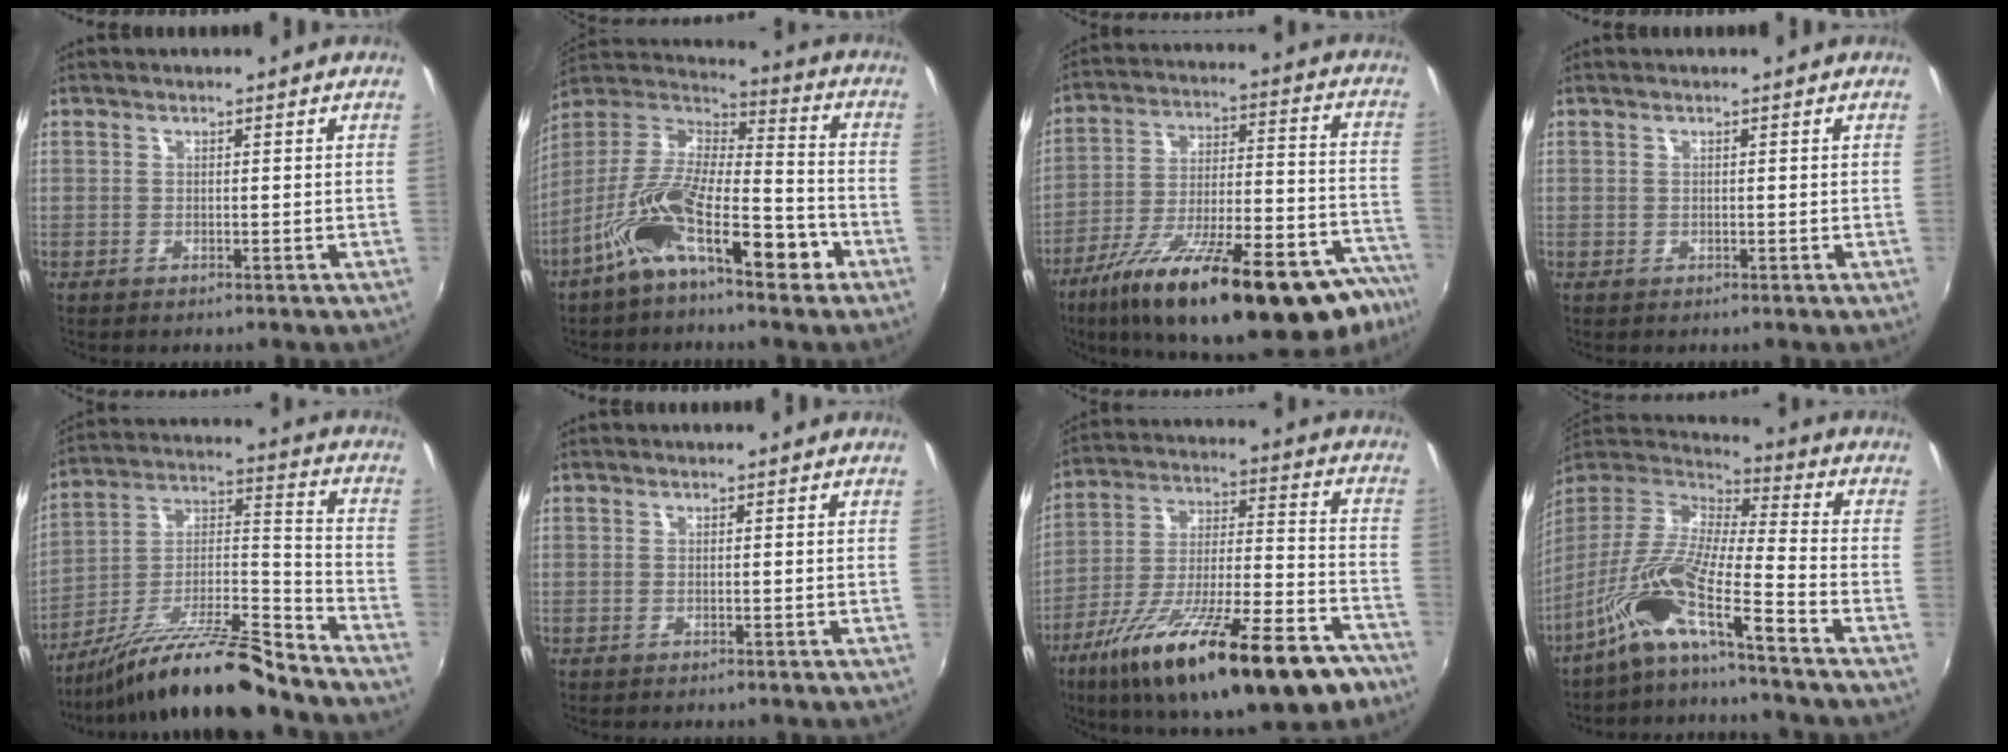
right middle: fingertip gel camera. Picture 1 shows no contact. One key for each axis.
{"total": 17.4, "fx": -9.8, "fy": 6.0, "fz": 13.1, "tx": -0.221, "ty": 0.006, "tz": -0.178}
{"total": 33.7, "fx": -24.7, "fy": 8.5, "fz": 21.3, "tx": -0.313, "ty": -0.037, "tz": -0.353}
{"total": 0.0}
{"total": 18.0, "fx": -14.7, "fy": 2.6, "fz": 10.0, "tx": -0.171, "ty": 0.004, "tz": -0.255}
{"total": 0.0}
{"total": 28.8, "fx": -18.2, "fy": 7.8, "fz": 20.9, "tx": -0.336, "ty": -0.047, "tz": -0.279}
{"total": 13.5, "fx": -9.4, "fy": 0.5, "fz": 9.7, "tx": -0.183, "ty": -0.001, "tz": -0.195}